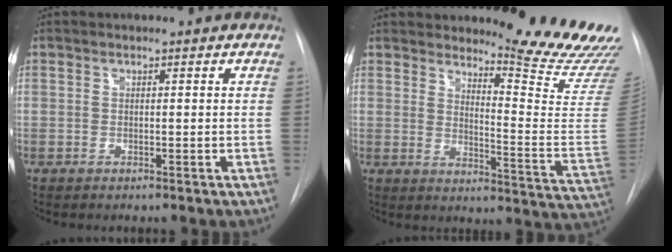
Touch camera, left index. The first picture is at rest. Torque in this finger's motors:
{"motor_torque": [0.11, -0.46, 0.11, 0.04]}